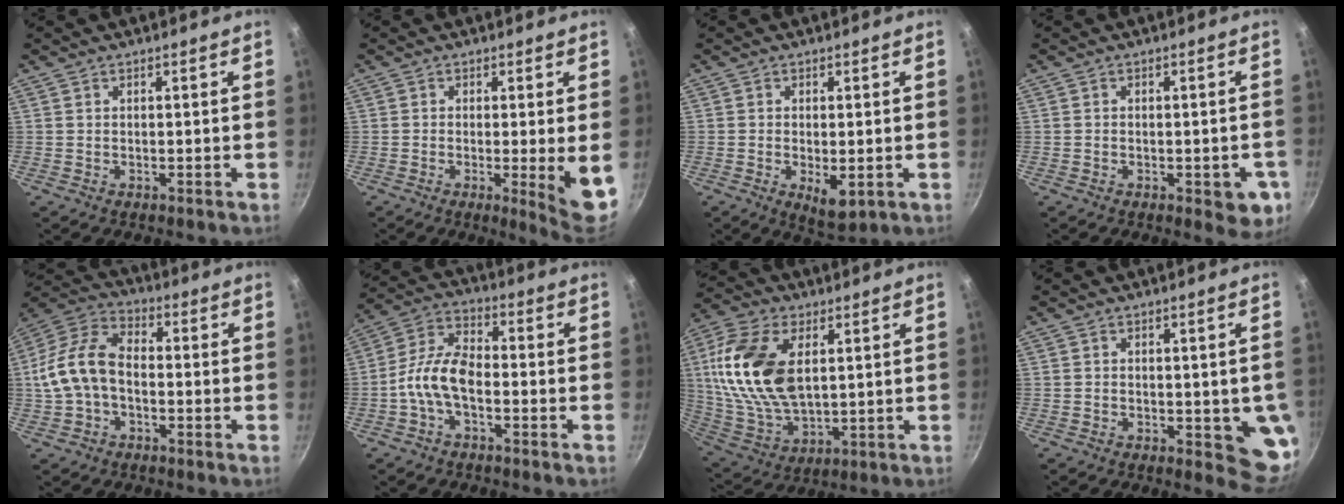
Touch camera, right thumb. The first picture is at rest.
{"total": 7.1, "force": [-0.8, 0.7, 7.0], "torque": [-0.097, -0.015, -0.009]}
{"total": 5.4, "force": [-1.2, 2.5, 4.7], "torque": [-0.068, -0.013, -0.010]}
{"total": 6.6, "force": [-2.2, 3.0, 5.5], "torque": [-0.040, 0.006, -0.026]}
{"total": 12.8, "force": [-1.3, 8.1, 9.8], "torque": [-0.177, 0.042, -0.040]}
{"total": 9.4, "force": [-3.0, 4.9, 7.4], "torque": [-0.139, 0.041, -0.071]}
{"total": 19.6, "force": [4.5, 11.3, 15.4], "torque": [-0.295, -0.013, 0.092]}
{"total": 7.4, "force": [-1.1, 3.3, 6.6], "torque": [-0.053, -0.008, -0.012]}